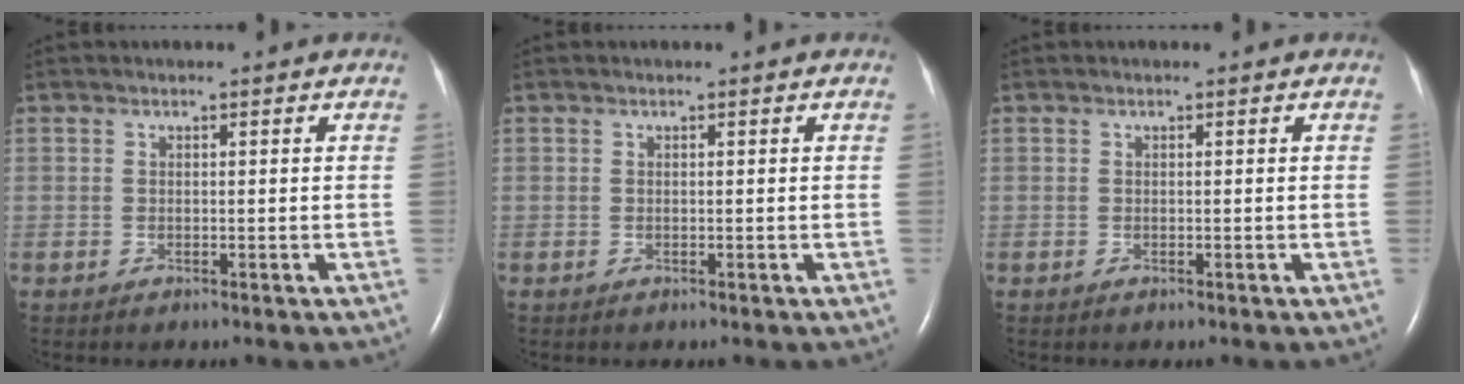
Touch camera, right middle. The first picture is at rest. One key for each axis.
{"total": 0.0}
{"total": 0.0}